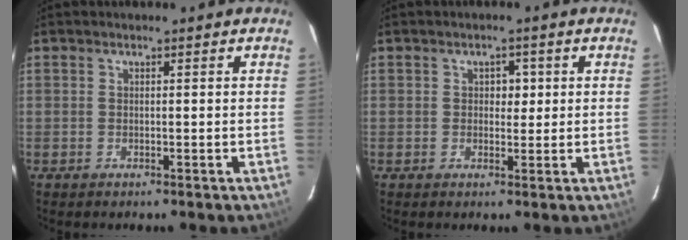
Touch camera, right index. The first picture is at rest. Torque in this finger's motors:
{"motor_torque": [0.33, 0.23, 0.06, 0.02]}